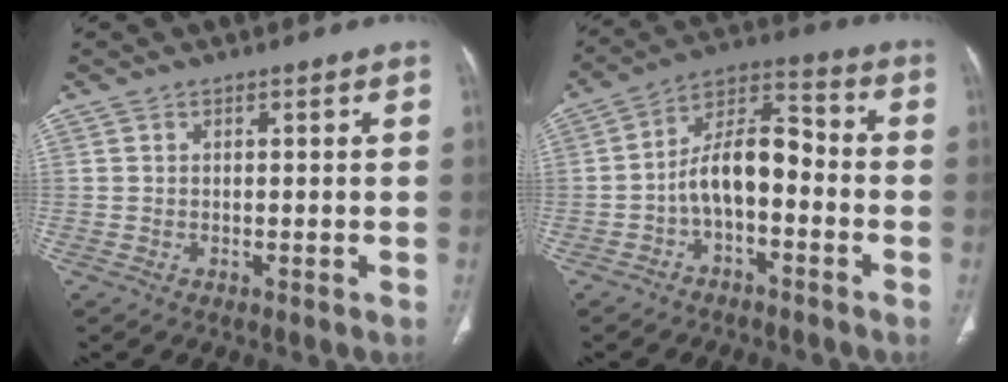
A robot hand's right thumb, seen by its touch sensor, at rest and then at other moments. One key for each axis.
{"total": 10.5, "fx": -2.9, "fy": 5.4, "fz": 8.5, "tx": -0.137, "ty": 0.055, "tz": -0.060}